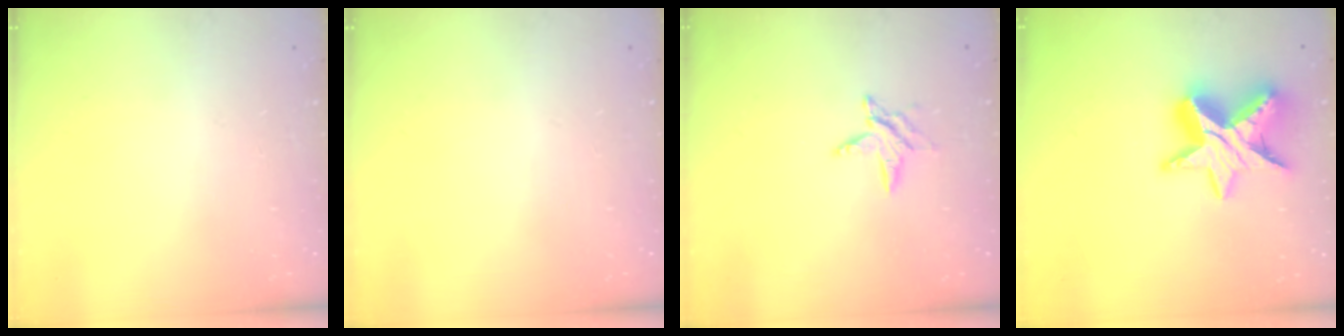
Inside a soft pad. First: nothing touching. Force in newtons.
{"total": 0.0}
{"total": 4.3, "press": 4.2, "slide": 0.5}
{"total": 14.3, "press": 14.2, "slide": 0.9}